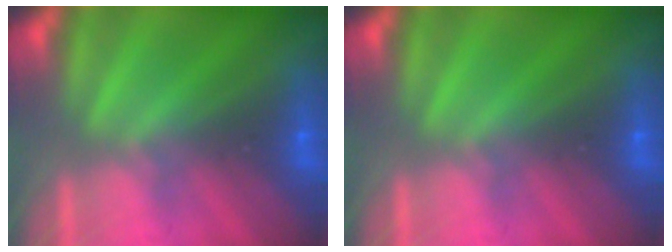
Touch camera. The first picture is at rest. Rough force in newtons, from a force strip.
{"total": 0.0}